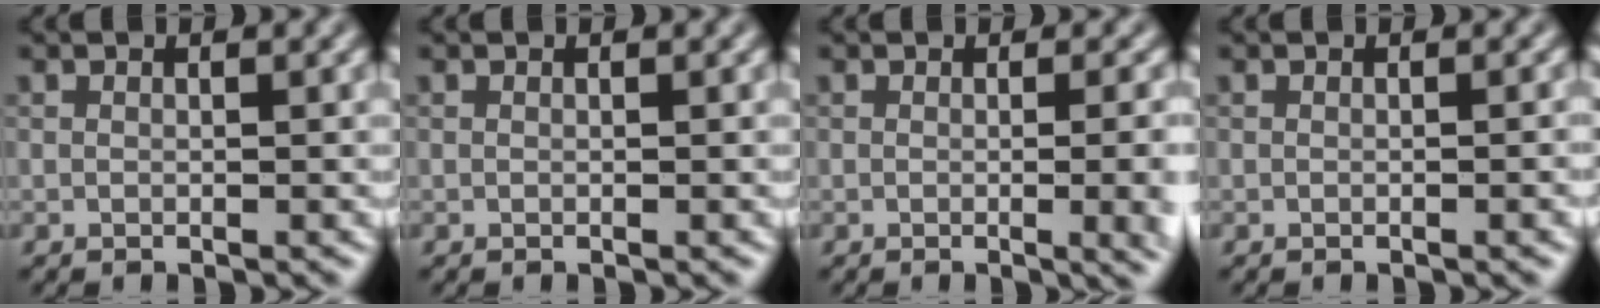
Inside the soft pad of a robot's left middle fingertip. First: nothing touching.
{"total": 0.0}
{"total": 6.8, "force": [-0.7, 3.3, 5.9], "torque": [-0.016, 0.016, 0.007]}
{"total": 1.5, "force": [-0.3, 0.6, 1.3], "torque": [-0.007, 0.012, -0.007]}